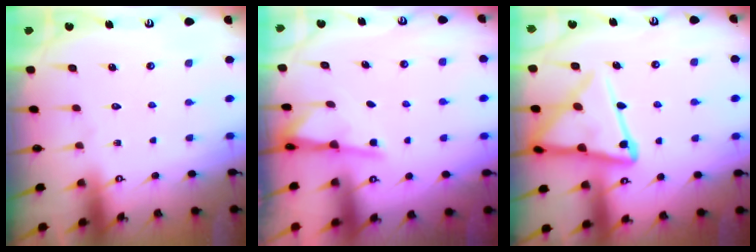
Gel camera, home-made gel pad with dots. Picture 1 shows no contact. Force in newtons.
{"total": 2.6, "press": 2.6, "slide": 0.4}
{"total": 17.3, "press": 17.3, "slide": 1.6}